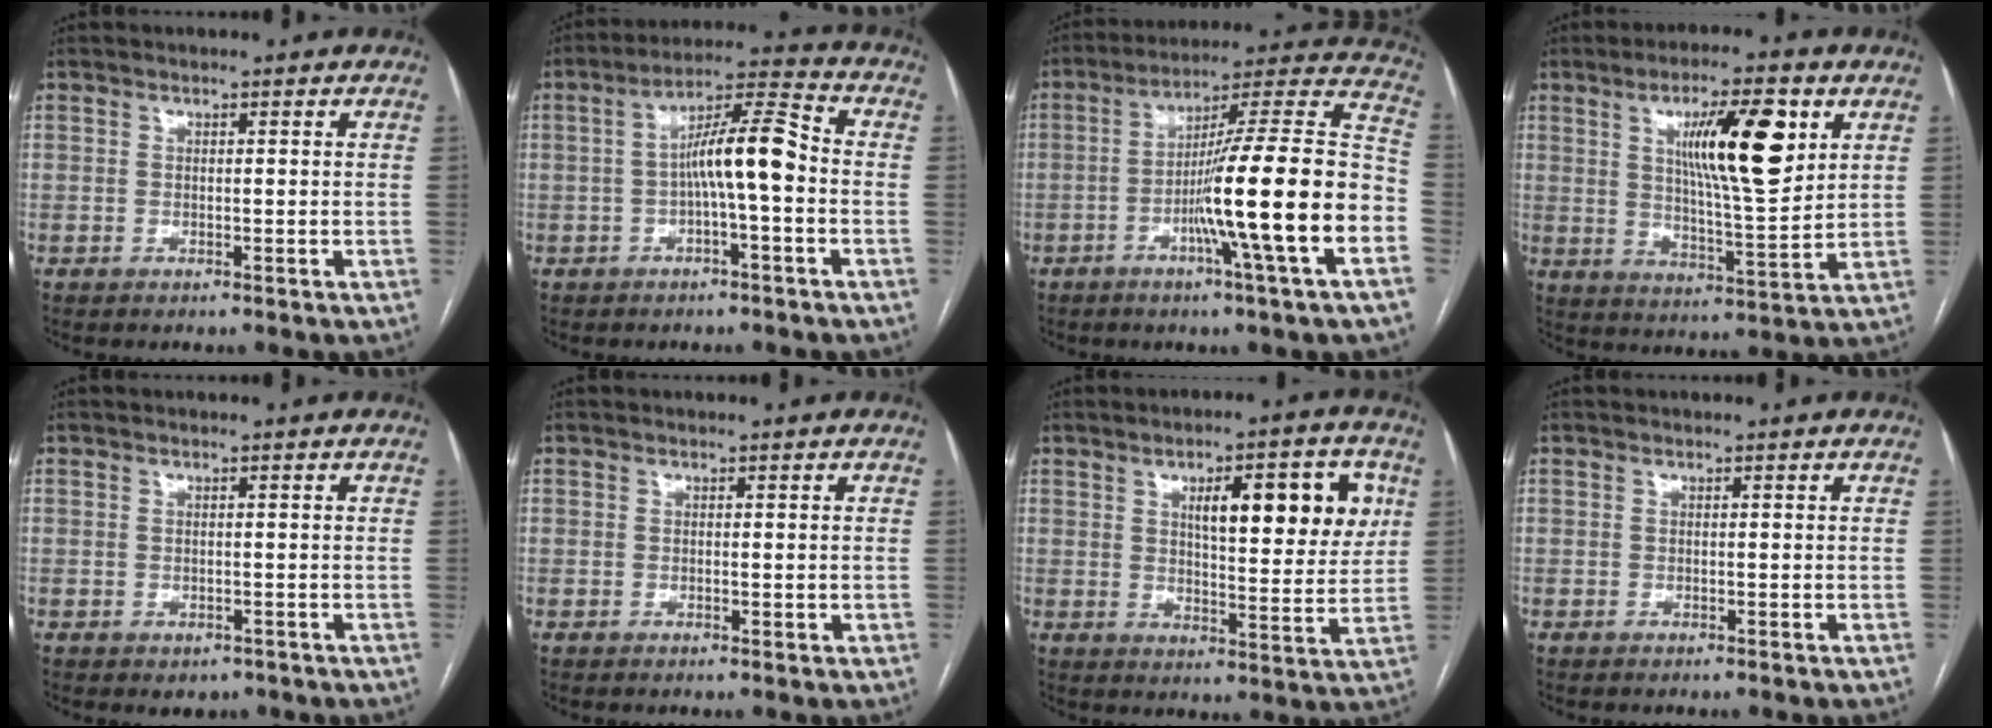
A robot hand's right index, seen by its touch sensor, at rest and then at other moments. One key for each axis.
{"total": 9.2, "fx": -1.1, "fy": 1.0, "fz": 9.1, "tx": -0.159, "ty": 0.028, "tz": -0.023}
{"total": 20.8, "fx": -6.2, "fy": -1.2, "fz": 19.8, "tx": -0.273, "ty": 0.005, "tz": -0.106}
{"total": 13.7, "fx": 5.1, "fy": 2.2, "fz": 12.5, "tx": -0.209, "ty": 0.000, "tz": 0.087}
{"total": 1.7, "fx": -0.9, "fy": 1.4, "fz": 0.6, "tx": -0.006, "ty": 0.001, "tz": -0.002}
{"total": 0.8, "fx": 0.0, "fy": 0.6, "fz": 0.6, "tx": -0.009, "ty": -0.001, "tz": 0.004}
{"total": 13.2, "fx": 4.7, "fy": 3.6, "fz": 11.8, "tx": -0.161, "ty": 0.011, "tz": 0.068}
{"total": 0.0}